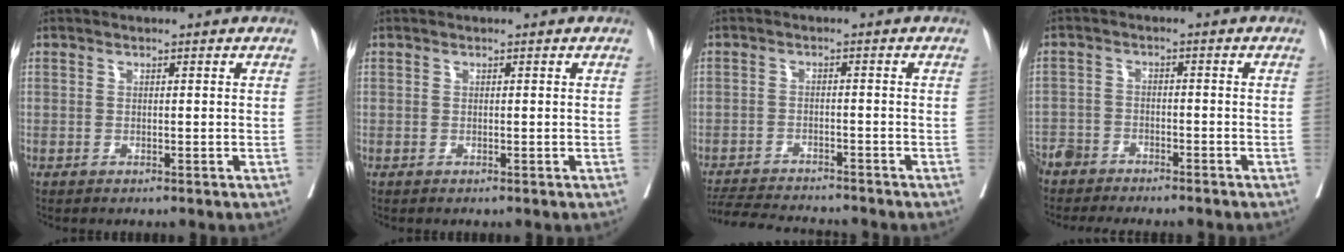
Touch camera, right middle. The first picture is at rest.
{"total": 0.0}
{"total": 9.8, "force": [-9.3, 0.8, 2.9], "torque": [-0.045, -0.004, -0.144]}
{"total": 7.4, "force": [-7.1, 1.6, 1.5], "torque": [-0.017, -0.007, -0.116]}